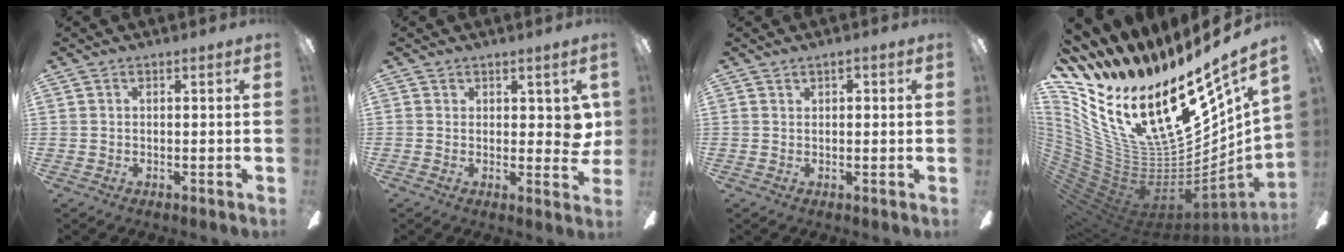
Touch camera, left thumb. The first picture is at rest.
{"total": 5.0, "force": [1.6, 2.8, 3.7], "torque": [-0.035, -0.004, 0.028]}
{"total": 1.4, "force": [0.7, 0.6, 1.0], "torque": [-0.013, 0.000, 0.010]}
{"total": 29.2, "force": [13.6, 13.2, 22.1], "torque": [-0.387, -0.143, 0.298]}